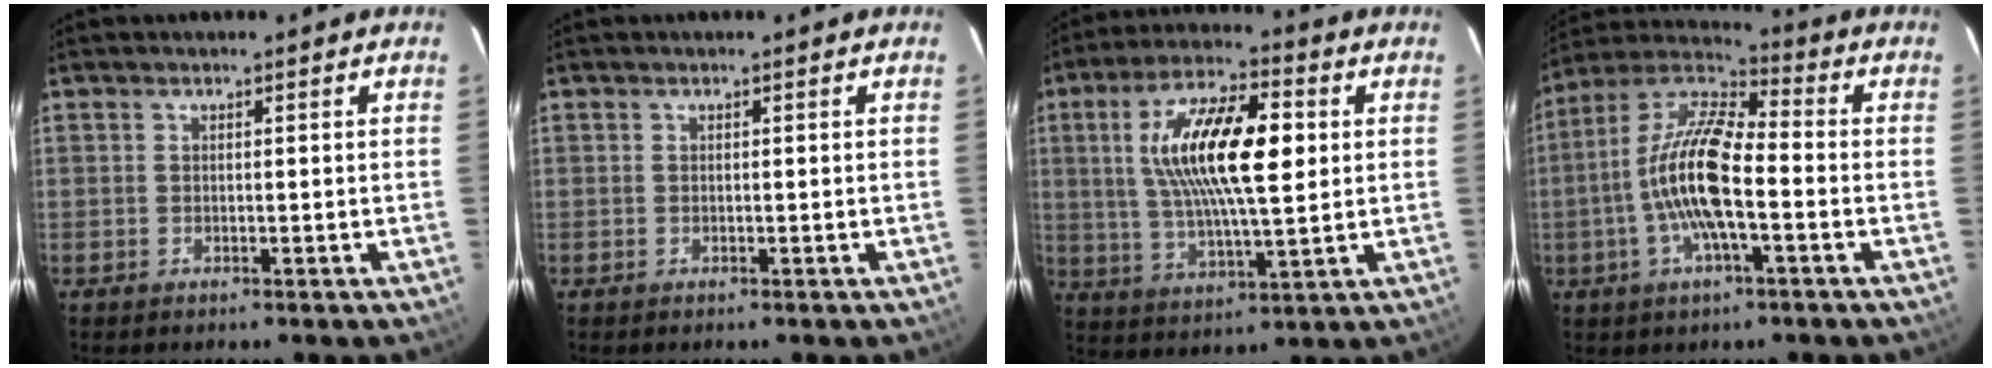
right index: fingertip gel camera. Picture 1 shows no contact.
{"total": 0.0}
{"total": 17.1, "force": [3.2, 5.3, 15.9], "torque": [-0.296, 0.015, 0.057]}
{"total": 14.3, "force": [-3.1, 4.2, 13.4], "torque": [-0.263, 0.003, -0.066]}